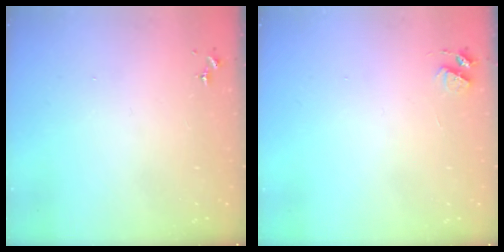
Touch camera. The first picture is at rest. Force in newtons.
{"total": 4.4, "press": 4.3, "slide": 0.6}